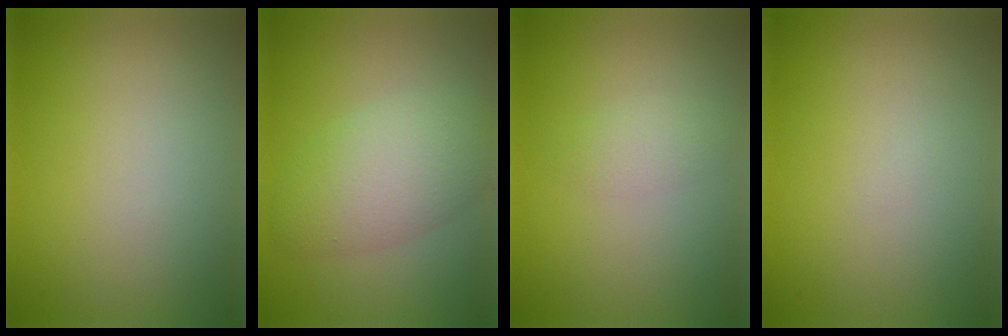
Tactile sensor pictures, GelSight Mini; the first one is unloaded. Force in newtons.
{"total": 5.2, "press": 5.2, "slide": 0.1}
{"total": 1.4, "press": 1.4, "slide": 0.0}
{"total": 0.0}